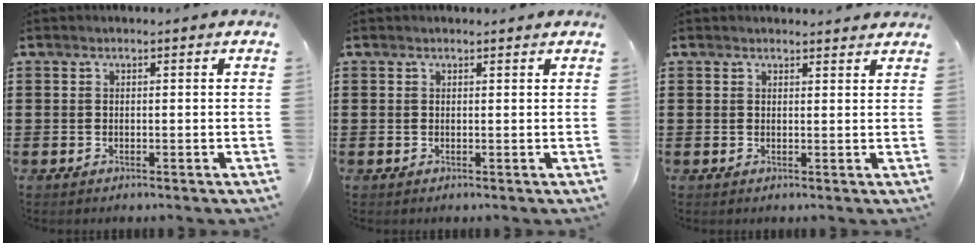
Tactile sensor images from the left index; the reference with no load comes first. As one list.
[{"total": 0.7, "force": [0.5, 0.4, 0.0], "torque": [0.000, 0.002, 0.010]}, {"total": 1.4, "force": [1.4, 0.3, 0.0], "torque": [-0.003, 0.001, 0.028]}]